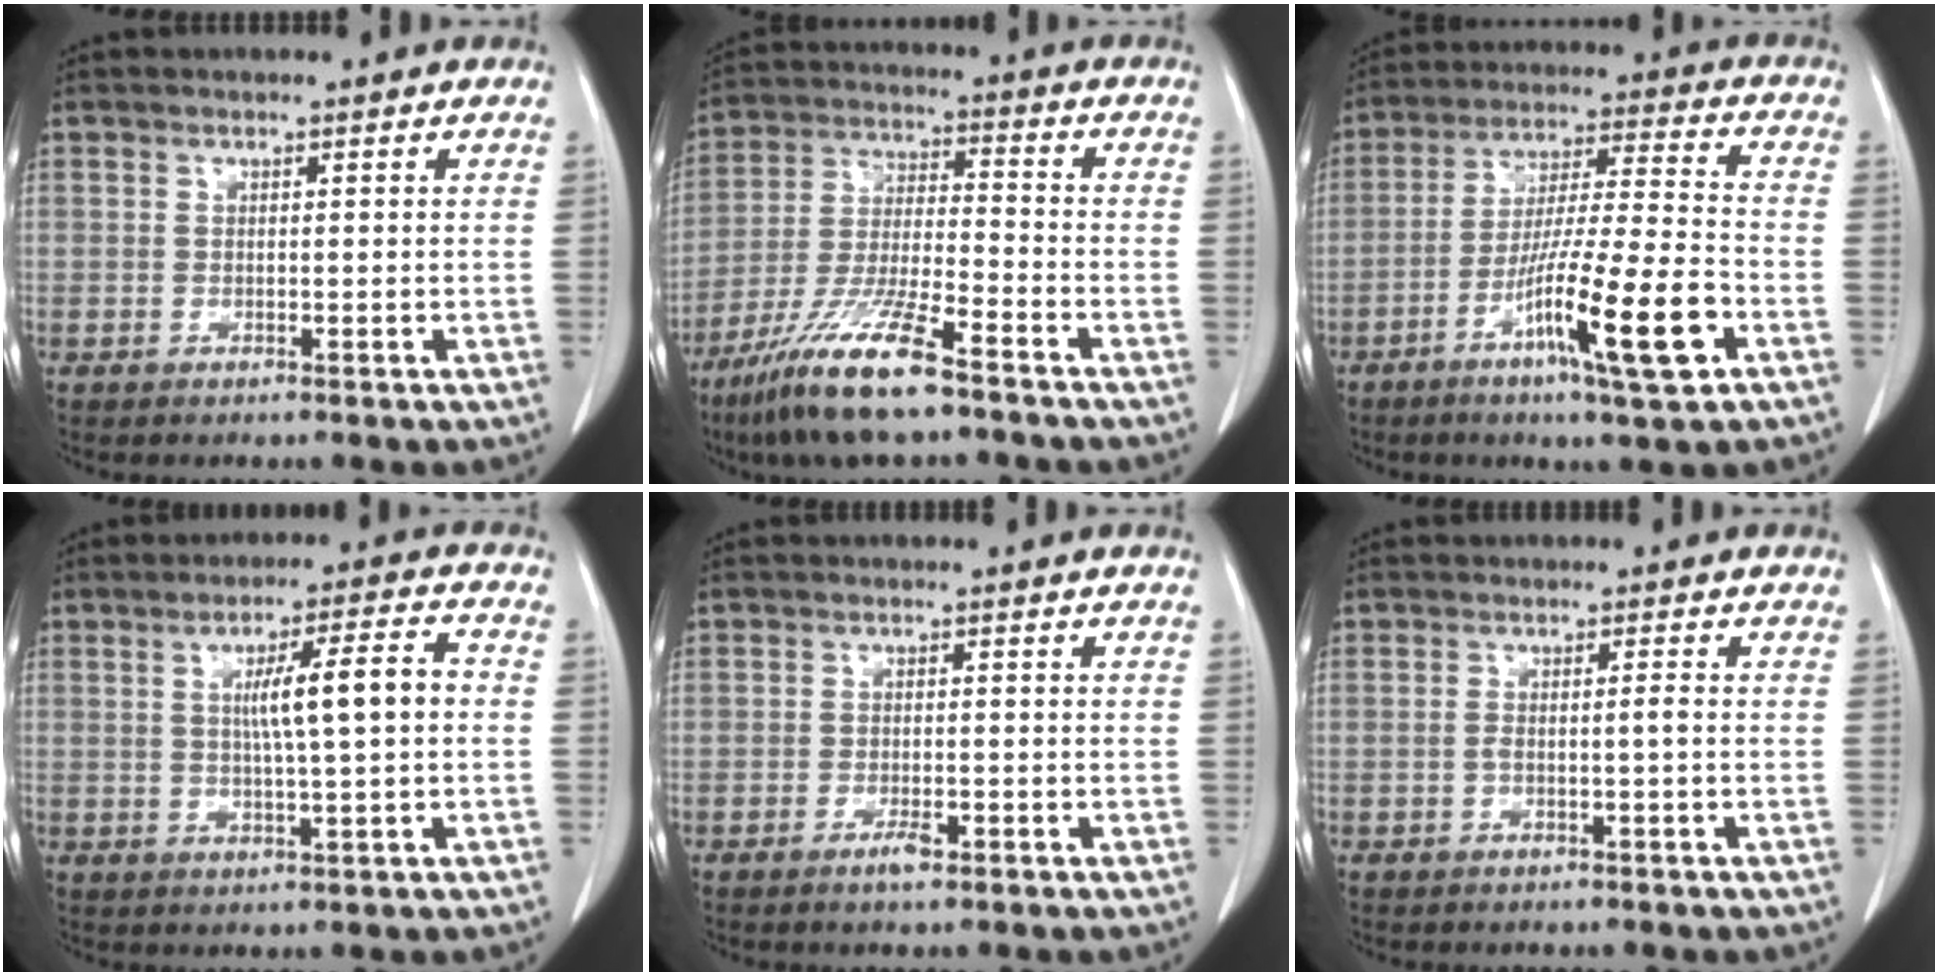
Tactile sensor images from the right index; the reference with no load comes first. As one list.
[{"total": 12.4, "force": [-8.4, 1.3, 9.0], "torque": [-0.187, -0.028, -0.159]}, {"total": 14.6, "force": [-6.4, 0.3, 13.2], "torque": [-0.234, -0.014, -0.108]}, {"total": 7.9, "force": [0.6, 0.3, 7.9], "torque": [-0.125, 0.009, 0.009]}, {"total": 1.9, "force": [-1.2, 0.3, 1.4], "torque": [-0.025, 0.000, -0.018]}, {"total": 1.5, "force": [-0.5, -0.1, 1.4], "torque": [-0.024, 0.003, -0.008]}]